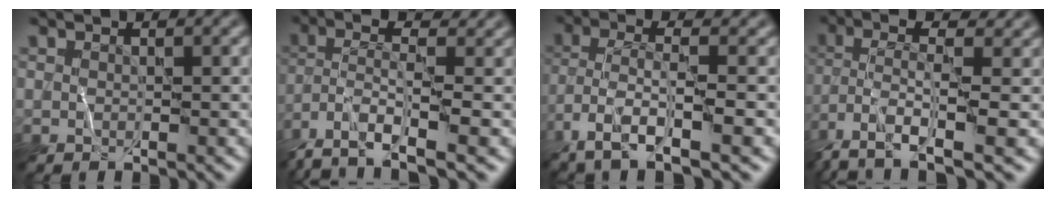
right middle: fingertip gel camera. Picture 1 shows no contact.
{"total": 7.2, "force": [-4.3, 1.7, 5.4], "torque": [-0.109, 0.003, -0.090]}
{"total": 7.1, "force": [-3.9, 1.5, 5.7], "torque": [-0.111, 0.004, -0.075]}
{"total": 7.0, "force": [-3.5, 1.7, 5.8], "torque": [-0.119, 0.009, -0.072]}